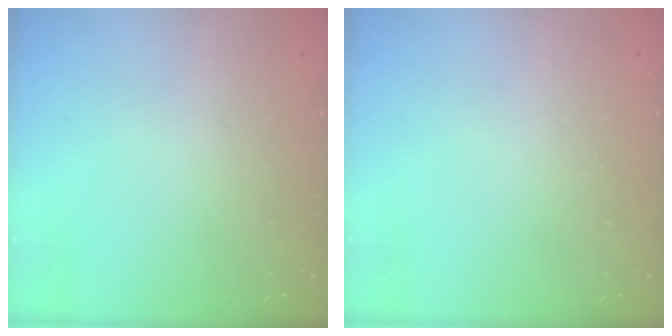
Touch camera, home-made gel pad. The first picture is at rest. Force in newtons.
{"total": 0.0}